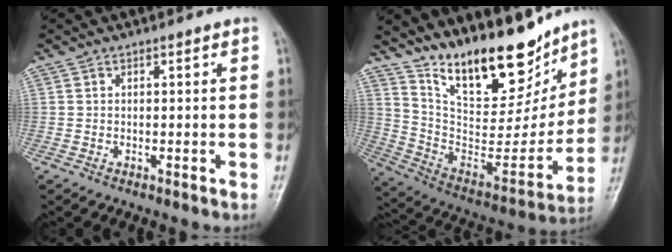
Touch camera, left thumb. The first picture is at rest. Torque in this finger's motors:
{"motor_torque": [0.48, 0.22, 0.76, -2.01, 0.27]}